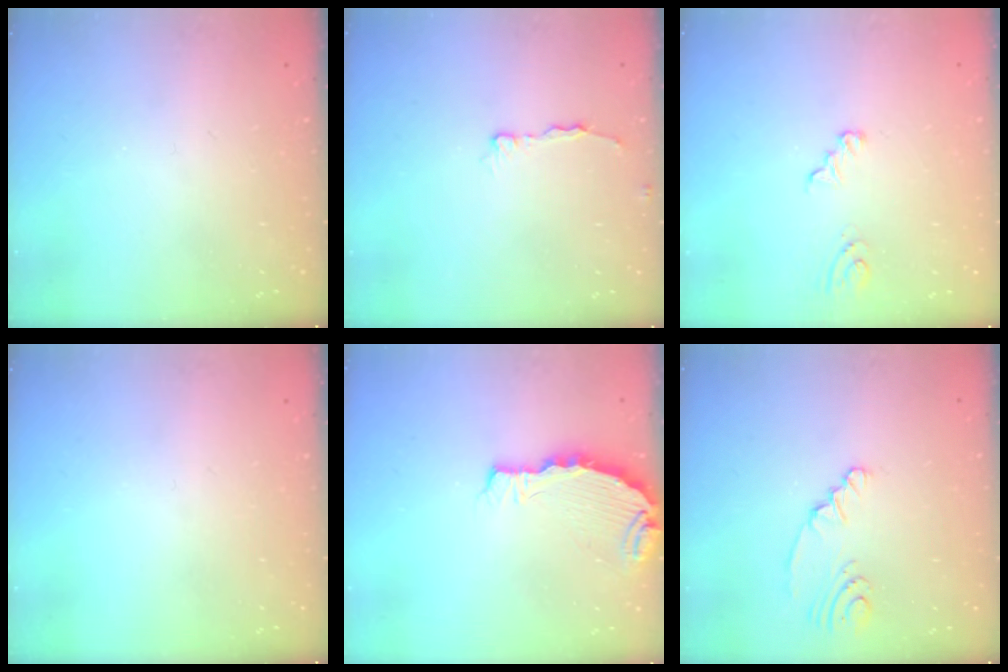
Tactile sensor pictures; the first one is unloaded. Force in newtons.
{"total": 3.6, "press": 3.6, "slide": 0.3}
{"total": 3.2, "press": 3.1, "slide": 0.3}
{"total": 0.0}
{"total": 4.6, "press": 4.6, "slide": 0.4}
{"total": 3.3, "press": 3.1, "slide": 1.2}